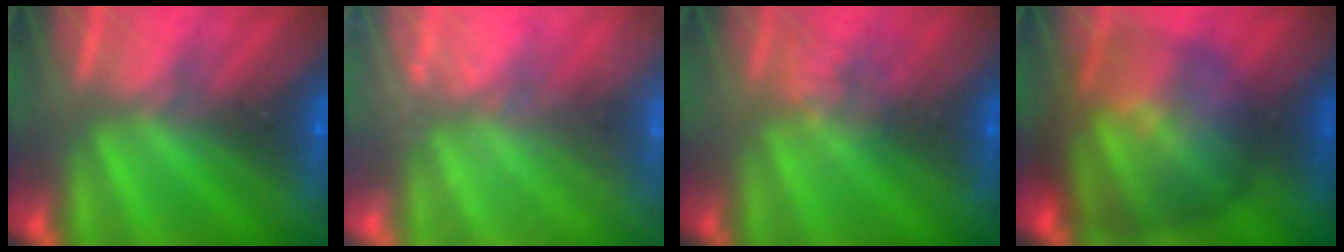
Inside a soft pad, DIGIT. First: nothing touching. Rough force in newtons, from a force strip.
{"total": 2.5}
{"total": 2.0}
{"total": 9.0}